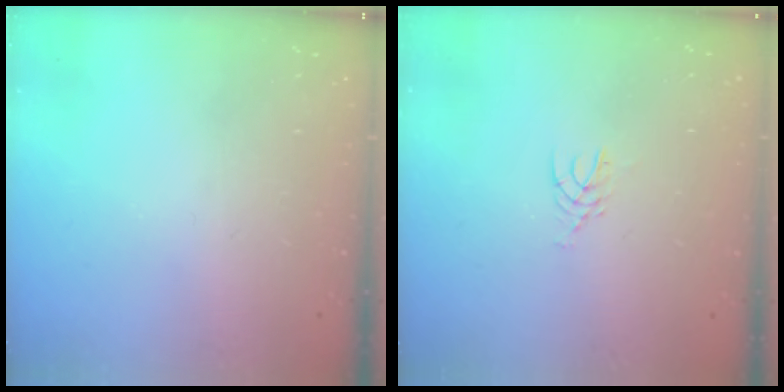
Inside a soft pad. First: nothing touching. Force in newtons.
{"total": 2.5, "press": 2.5, "slide": 0.2}